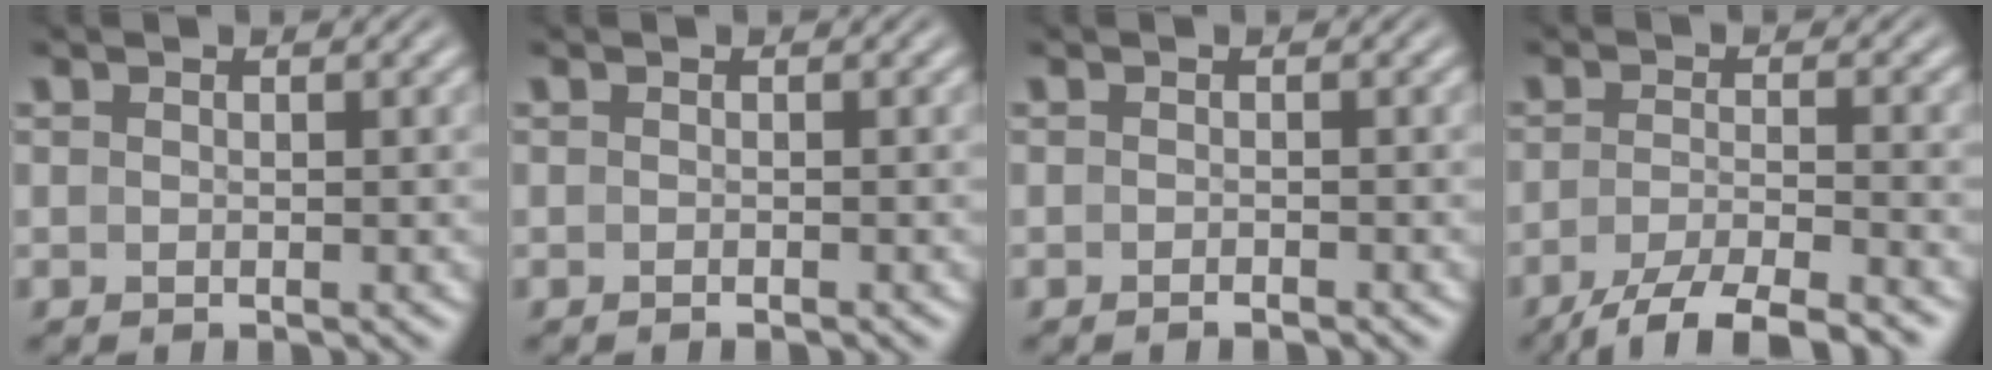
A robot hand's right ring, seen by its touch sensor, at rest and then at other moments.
{"total": 0.6, "force": [-0.6, -0.2, 0.1], "torque": [0.000, -0.001, -0.010]}
{"total": 0.9, "force": [-0.9, -0.3, 0.1], "torque": [-0.002, -0.002, -0.014]}
{"total": 6.8, "force": [-5.4, 1.9, 3.8], "torque": [-0.058, -0.020, -0.073]}